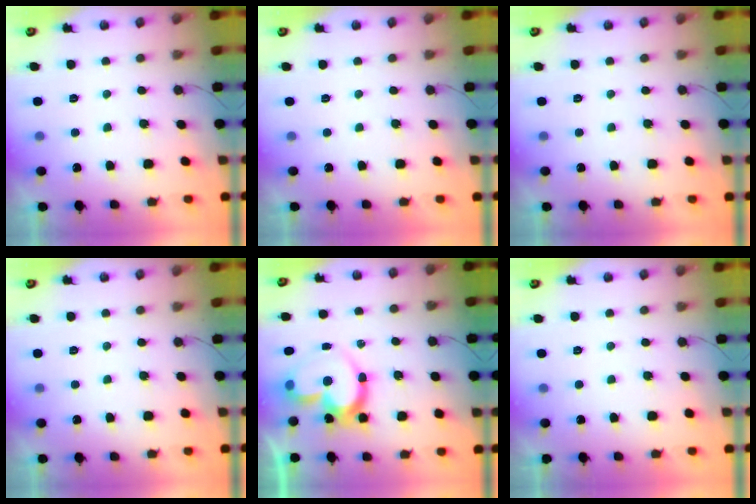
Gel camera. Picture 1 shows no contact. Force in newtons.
{"total": 1.8, "press": 1.8, "slide": 0.1}
{"total": 0.0}
{"total": 0.0}
{"total": 14.3, "press": 14.2, "slide": 1.2}
{"total": 1.7, "press": 1.7, "slide": 0.0}